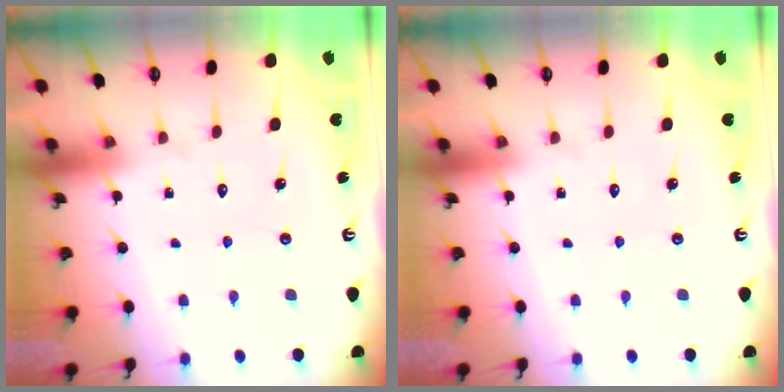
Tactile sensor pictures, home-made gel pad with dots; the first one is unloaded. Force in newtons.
{"total": 0.0}